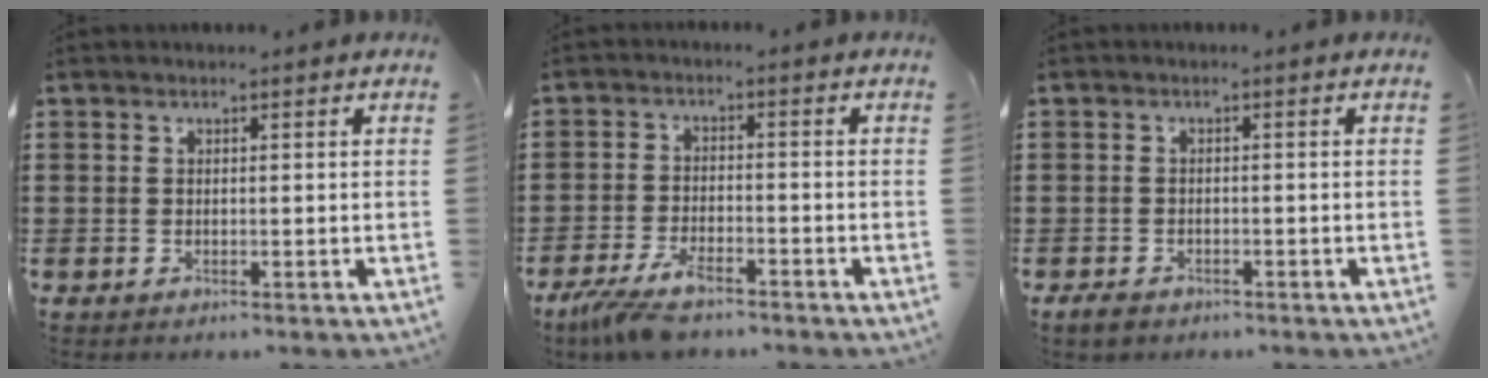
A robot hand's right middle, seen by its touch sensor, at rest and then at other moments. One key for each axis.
{"total": 5.6, "fx": -4.4, "fy": 1.4, "fz": 3.2, "tx": -0.087, "ty": -0.012, "tz": -0.090}
{"total": 1.2, "fx": -1.0, "fy": 0.7, "fz": 0.4, "tx": -0.018, "ty": -0.002, "tz": -0.024}